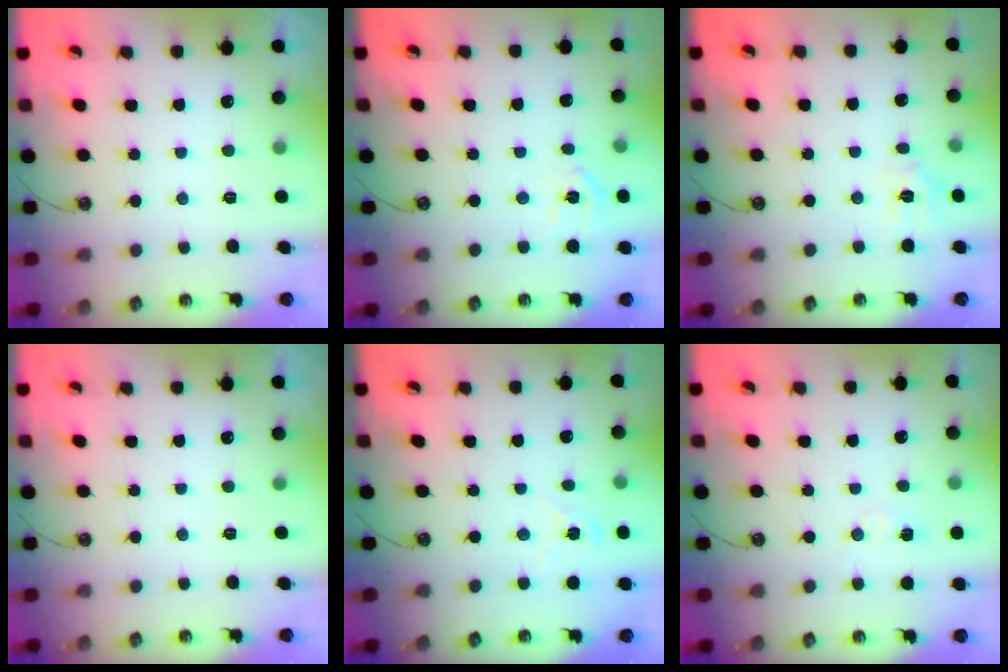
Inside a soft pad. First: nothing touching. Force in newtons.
{"total": 5.3, "press": 5.3, "slide": 0.3}
{"total": 4.7, "press": 4.7, "slide": 0.4}
{"total": 0.0}
{"total": 2.2, "press": 2.2, "slide": 0.3}
{"total": 4.0, "press": 3.9, "slide": 0.5}